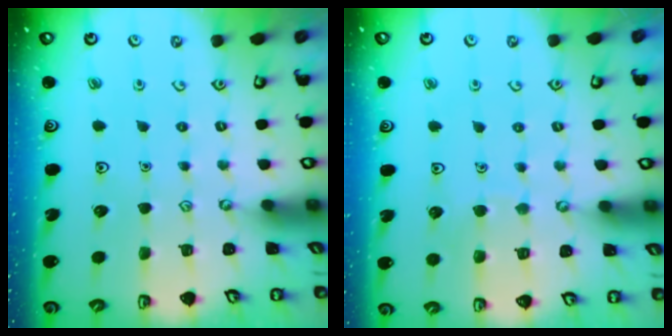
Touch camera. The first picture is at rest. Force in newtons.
{"total": 3.5, "press": 3.5, "slide": 0.2}